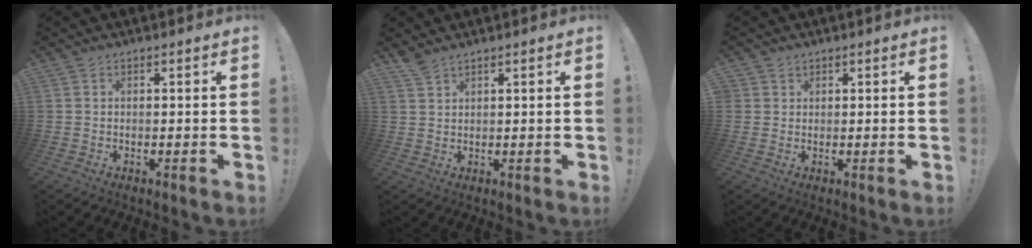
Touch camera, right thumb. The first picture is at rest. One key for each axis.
{"total": 2.8, "fx": 2.4, "fy": 0.7, "fz": 1.1, "tx": -0.025, "ty": -0.014, "tz": 0.046}
{"total": 1.6, "fx": 1.2, "fy": 1.0, "fz": 0.1, "tx": 0.004, "ty": -0.006, "tz": 0.022}